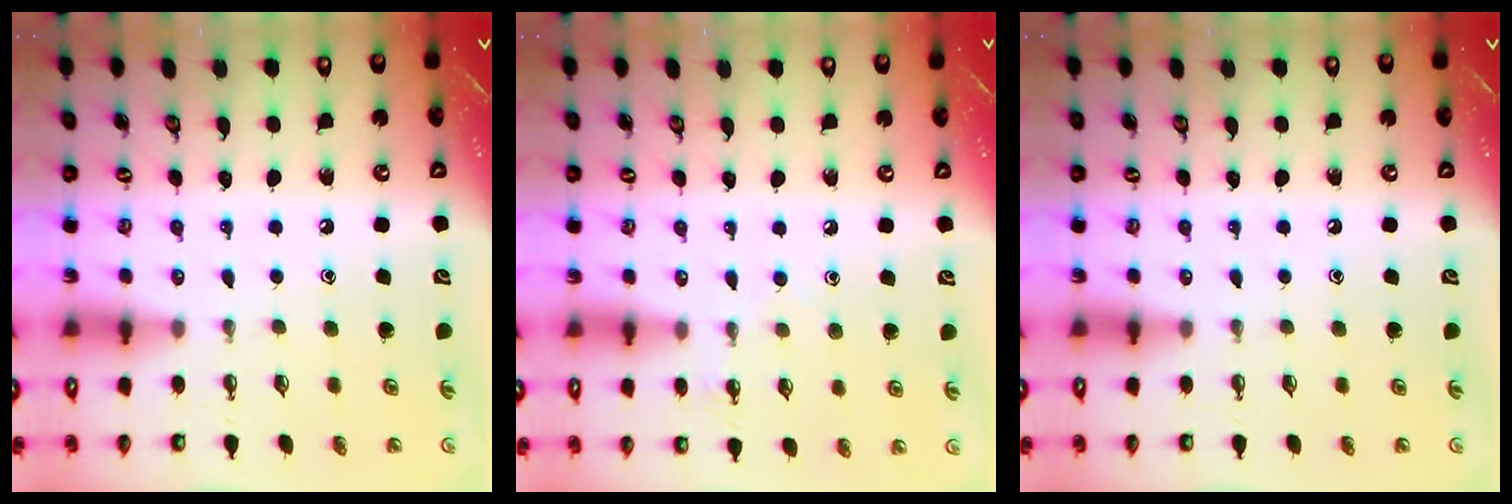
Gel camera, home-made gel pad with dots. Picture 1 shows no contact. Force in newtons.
{"total": 5.7, "press": 5.6, "slide": 0.6}
{"total": 0.0}